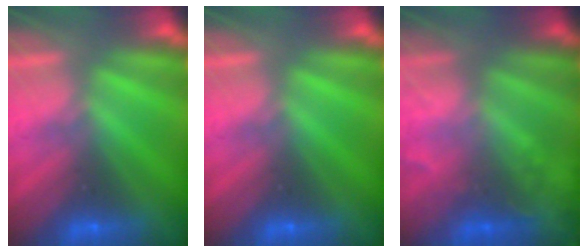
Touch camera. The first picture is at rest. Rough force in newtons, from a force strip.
{"total": 0.0}
{"total": 2.2}